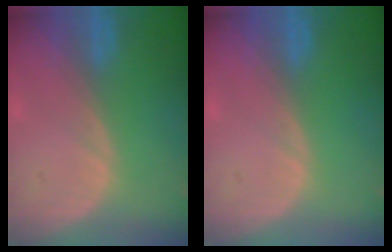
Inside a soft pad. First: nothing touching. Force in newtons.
{"total": 0.0}